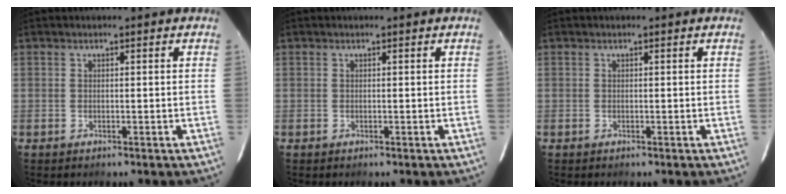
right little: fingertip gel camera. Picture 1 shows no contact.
{"total": 0.0}
{"total": 0.0}